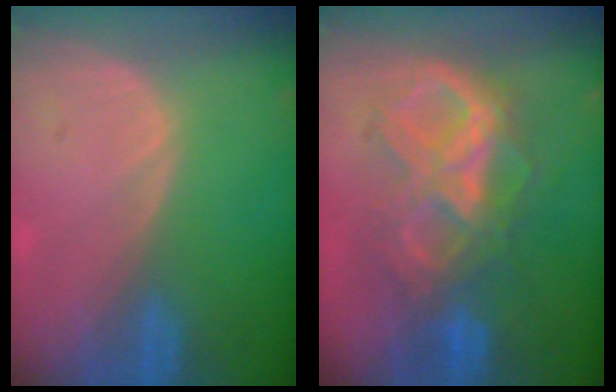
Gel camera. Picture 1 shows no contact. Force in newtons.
{"total": 9.3, "press": 9.2, "slide": 0.9}